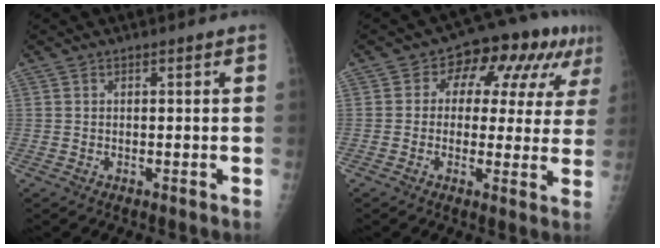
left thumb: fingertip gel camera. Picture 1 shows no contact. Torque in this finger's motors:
{"motor_torque": [-0.11, 0.38, -0.08, -0.10, 0.06]}